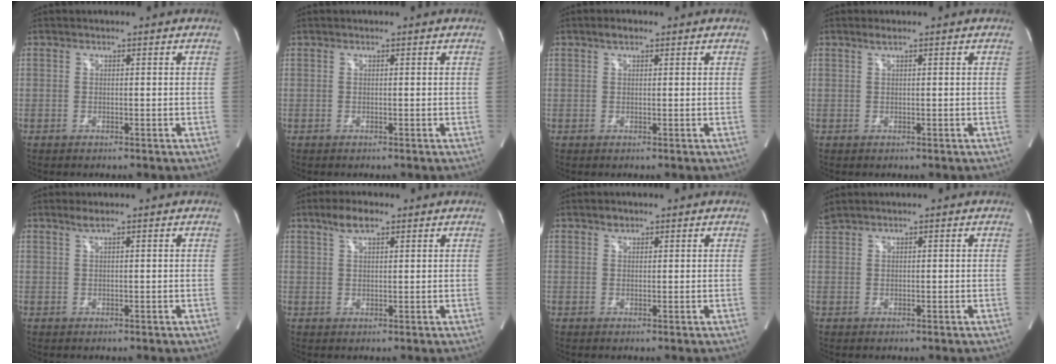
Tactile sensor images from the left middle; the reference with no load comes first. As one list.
[{"total": 0.0}, {"total": 1.4, "force": [1.0, 0.6, 0.9], "torque": [-0.018, 0.008, 0.015]}, {"total": 0.8, "force": [0.5, -0.2, 0.5], "torque": [-0.017, 0.004, 0.013]}, {"total": 1.1, "force": [0.8, -0.3, 0.7], "torque": [-0.021, 0.004, 0.019]}, {"total": 3.7, "force": [2.5, 1.1, 2.5], "torque": [-0.054, 0.009, 0.047]}, {"total": 1.0, "force": [0.7, 0.6, 0.2], "torque": [-0.002, -0.002, 0.011]}, {"total": 1.6, "force": [1.5, 0.0, 0.3], "torque": [-0.015, 0.022, 0.038]}]